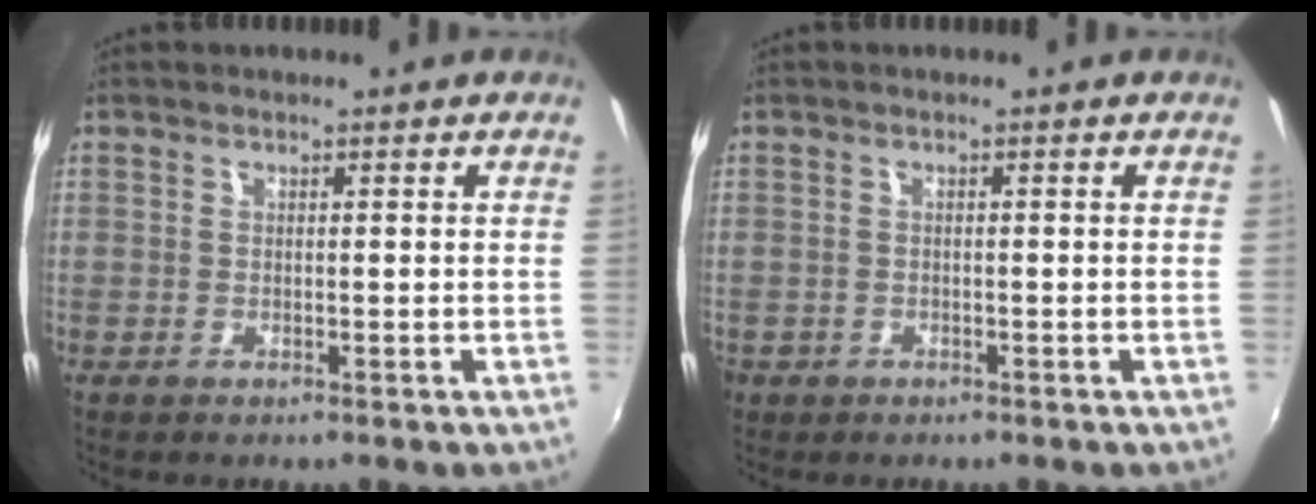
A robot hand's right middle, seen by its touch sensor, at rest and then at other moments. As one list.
[{"total": 3.5, "force": [-1.3, 3.0, 1.2], "torque": [-0.033, -0.005, -0.019]}]